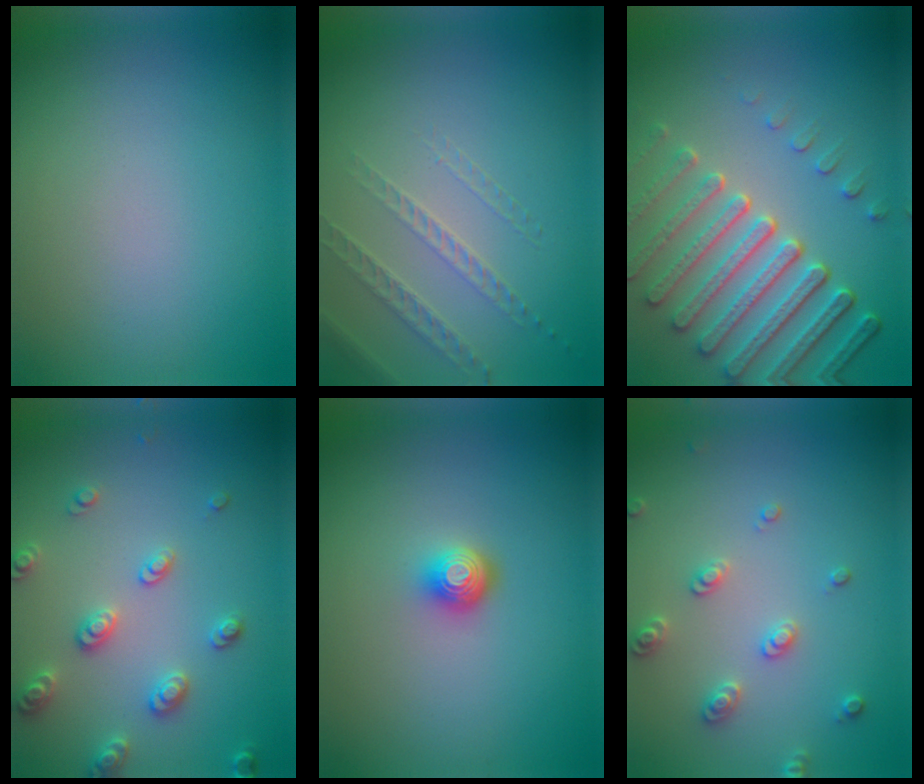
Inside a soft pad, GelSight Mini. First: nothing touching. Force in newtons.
{"total": 1.4, "press": 1.0, "slide": 0.9}
{"total": 7.2, "press": 5.6, "slide": 4.6}
{"total": 2.9, "press": 2.9, "slide": 0.5}
{"total": 2.1, "press": 1.5, "slide": 1.5}
{"total": 2.5, "press": 2.4, "slide": 0.7}